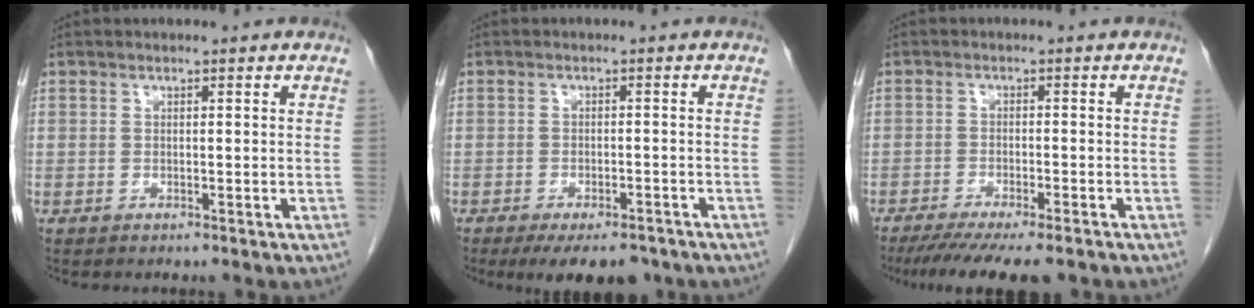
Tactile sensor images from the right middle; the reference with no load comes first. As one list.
[{"total": 8.4, "force": [-6.5, 3.3, 4.2], "torque": [-0.051, -0.005, -0.091]}, {"total": 10.7, "force": [-8.7, 1.8, 6.1], "torque": [-0.083, -0.016, -0.129]}]